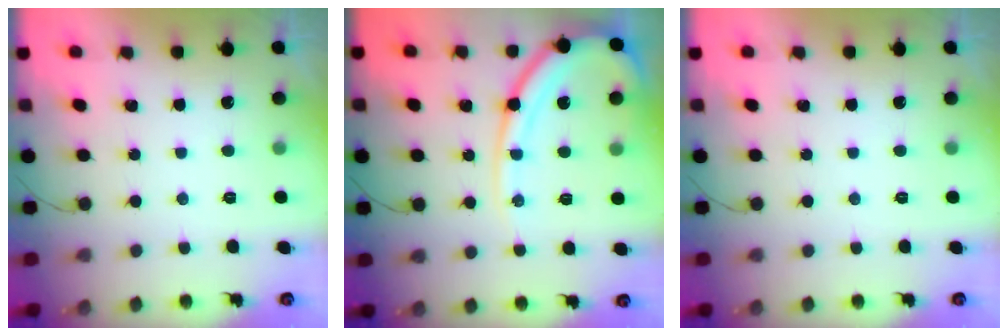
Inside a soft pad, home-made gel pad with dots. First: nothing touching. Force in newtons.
{"total": 14.0, "press": 13.9, "slide": 1.4}
{"total": 0.0}